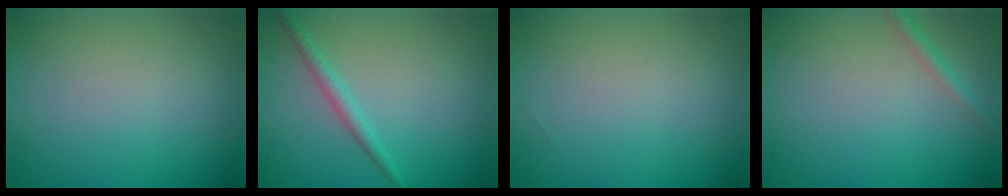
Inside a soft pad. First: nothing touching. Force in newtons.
{"total": 1.7, "press": 1.7, "slide": 0.1}
{"total": 0.0}
{"total": 1.2, "press": 1.2, "slide": 0.0}